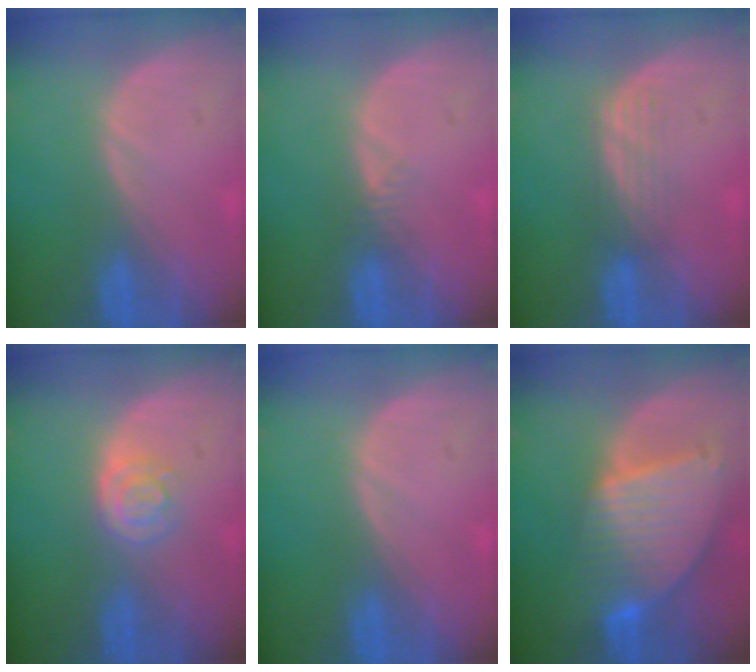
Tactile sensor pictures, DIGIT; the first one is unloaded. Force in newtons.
{"total": 1.2, "press": 1.0, "slide": 0.6}
{"total": 3.1, "press": 2.6, "slide": 1.6}
{"total": 3.3, "press": 3.3, "slide": 0.1}
{"total": 0.0}
{"total": 9.4, "press": 8.1, "slide": 4.9}